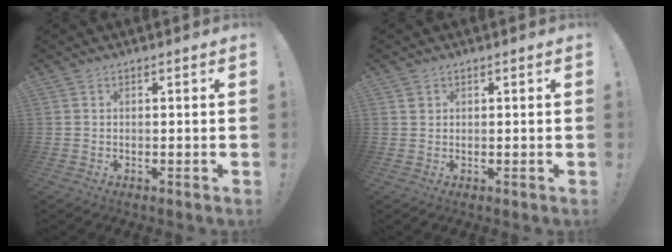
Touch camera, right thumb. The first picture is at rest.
{"total": 1.1, "force": [0.7, 0.9, 0.1], "torque": [-0.002, 0.000, 0.013]}